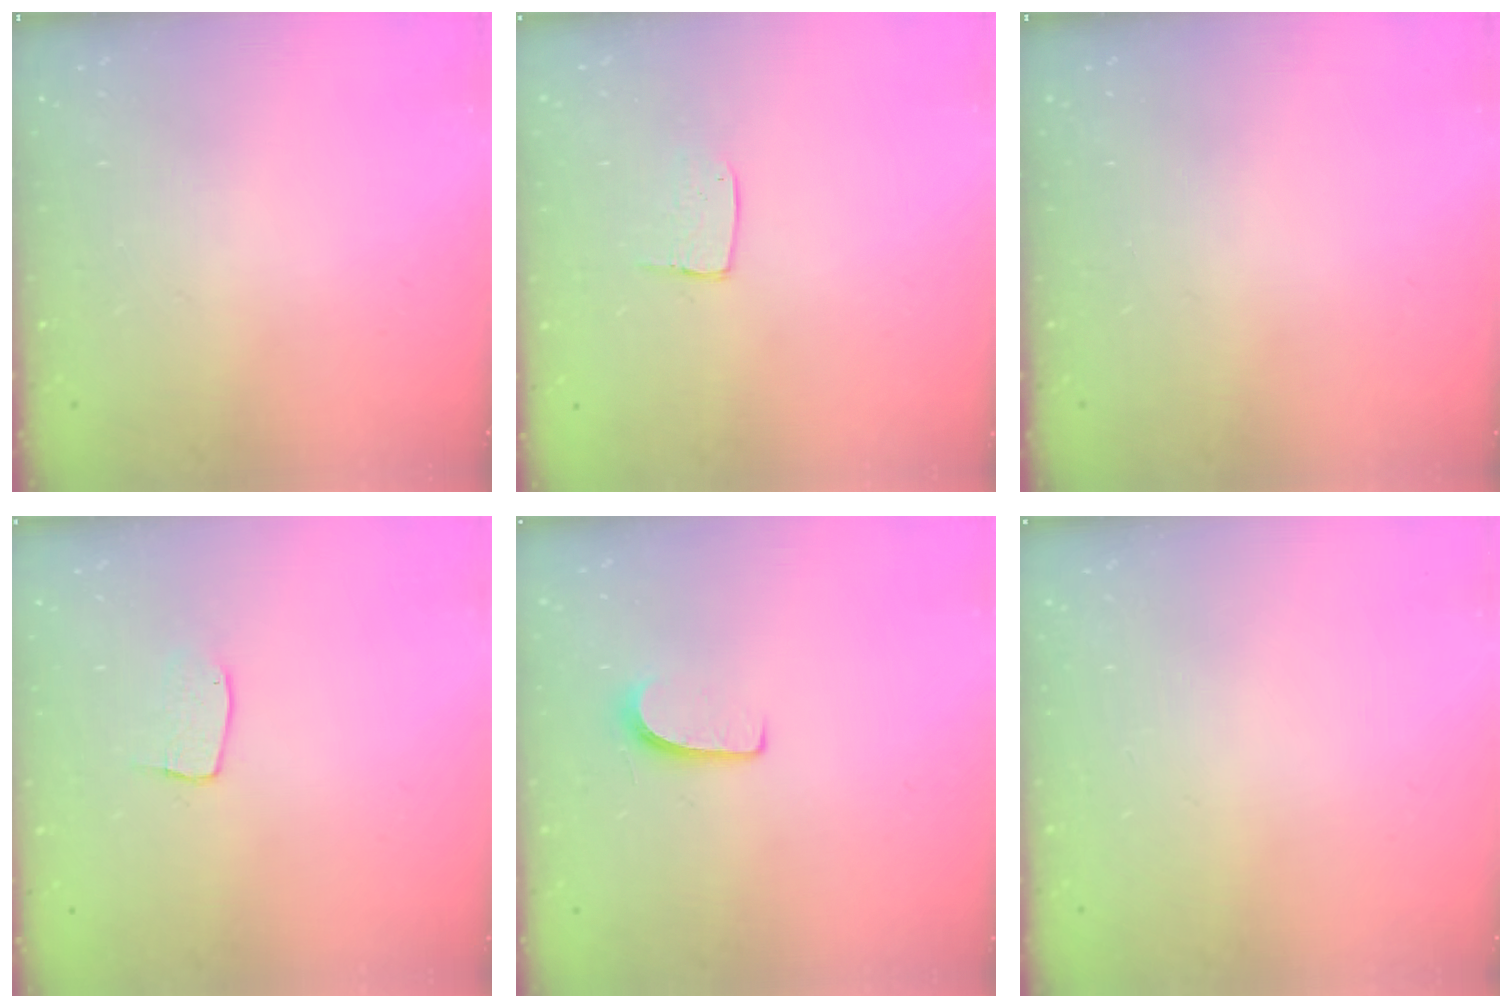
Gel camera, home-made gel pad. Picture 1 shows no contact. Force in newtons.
{"total": 5.2, "press": 5.2, "slide": 0.4}
{"total": 0.0}
{"total": 5.9, "press": 5.9, "slide": 0.3}
{"total": 5.9, "press": 5.9, "slide": 0.4}
{"total": 0.8, "press": 0.4, "slide": 0.7}